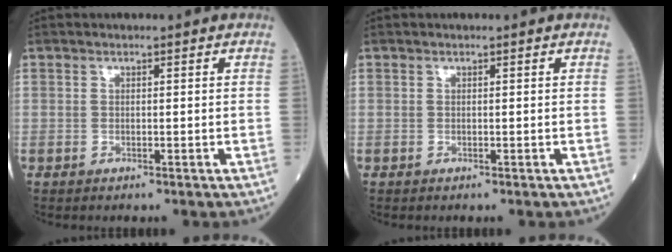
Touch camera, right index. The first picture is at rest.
{"total": 0.0}